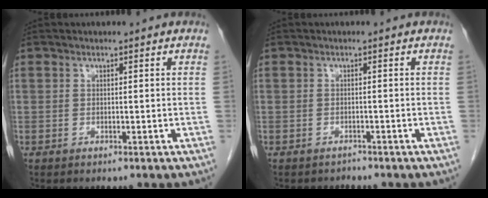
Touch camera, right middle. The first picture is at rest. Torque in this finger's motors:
{"motor_torque": [-0.20, 0.16, 0.00, -0.01]}